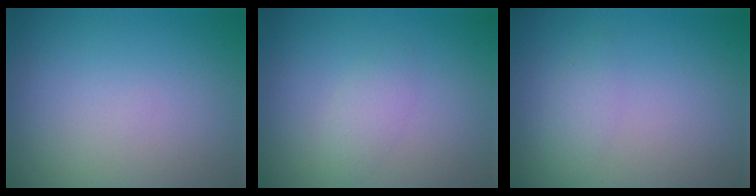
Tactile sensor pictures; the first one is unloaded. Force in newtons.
{"total": 1.5, "press": 1.5, "slide": 0.1}
{"total": 1.3, "press": 1.3, "slide": 0.0}